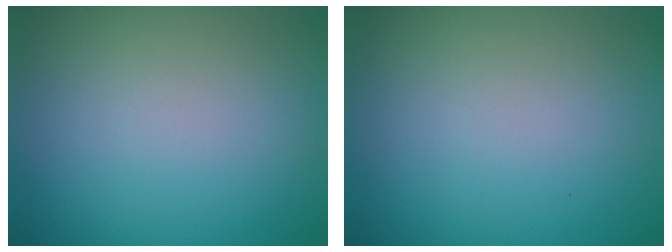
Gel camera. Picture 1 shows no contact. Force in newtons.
{"total": 0.0}